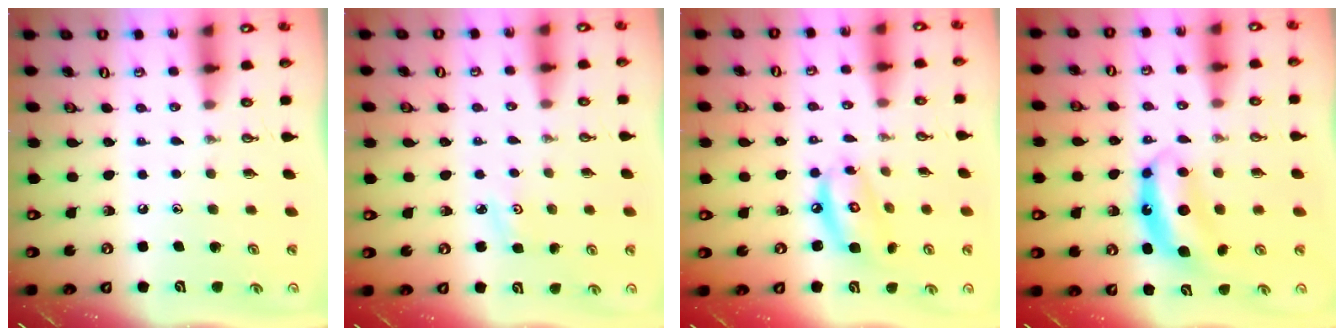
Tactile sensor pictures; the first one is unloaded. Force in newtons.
{"total": 2.7, "press": 2.6, "slide": 0.4}
{"total": 9.2, "press": 9.2, "slide": 0.8}
{"total": 6.9, "press": 6.9, "slide": 0.4}